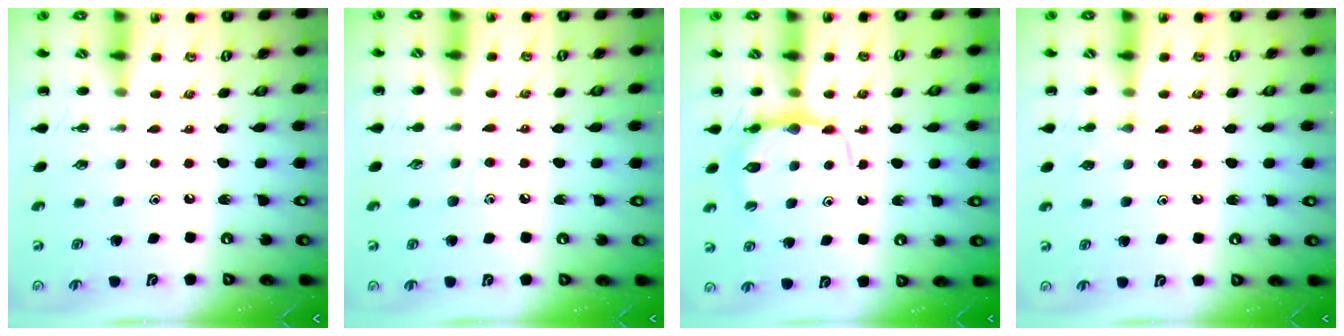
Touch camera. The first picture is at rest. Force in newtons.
{"total": 4.8, "press": 4.5, "slide": 1.5}
{"total": 7.2, "press": 7.2, "slide": 0.9}
{"total": 4.1, "press": 3.9, "slide": 1.4}